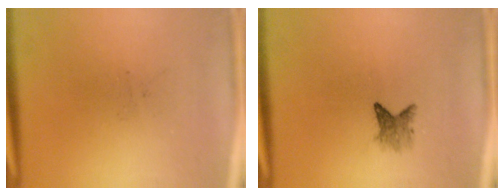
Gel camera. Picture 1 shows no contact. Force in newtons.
{"total": 2.2}